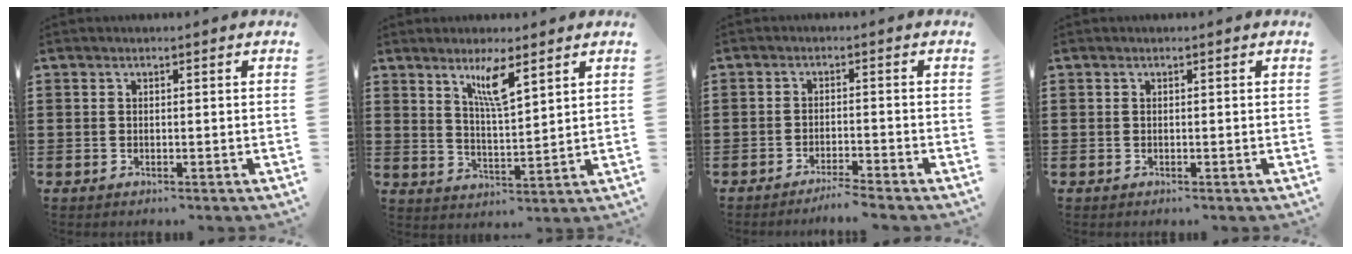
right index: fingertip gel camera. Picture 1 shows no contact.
{"total": 5.7, "force": [3.5, 0.9, 4.4], "torque": [-0.089, 0.002, 0.058]}
{"total": 2.6, "force": [-2.5, -0.4, 0.7], "torque": [-0.014, -0.001, -0.051]}
{"total": 0.0}